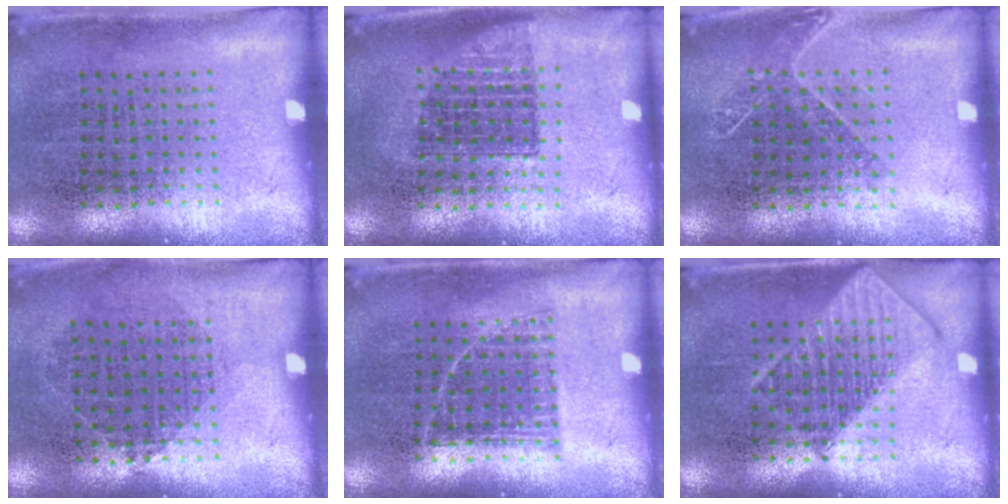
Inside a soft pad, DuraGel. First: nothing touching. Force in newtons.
{"total": 1.3, "press": 1.1, "slide": 0.8}
{"total": 1.2, "press": 1.0, "slide": 0.6}
{"total": 0.8, "press": 0.7, "slide": 0.4}
{"total": 0.8, "press": 0.7, "slide": 0.5}
{"total": 2.9, "press": 2.9, "slide": 0.3}